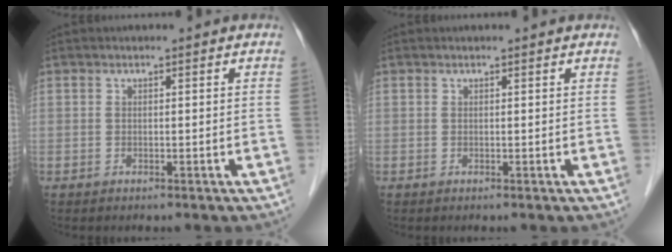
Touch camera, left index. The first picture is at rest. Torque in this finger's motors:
{"motor_torque": [0.57, -0.68, 0.01, -0.01]}